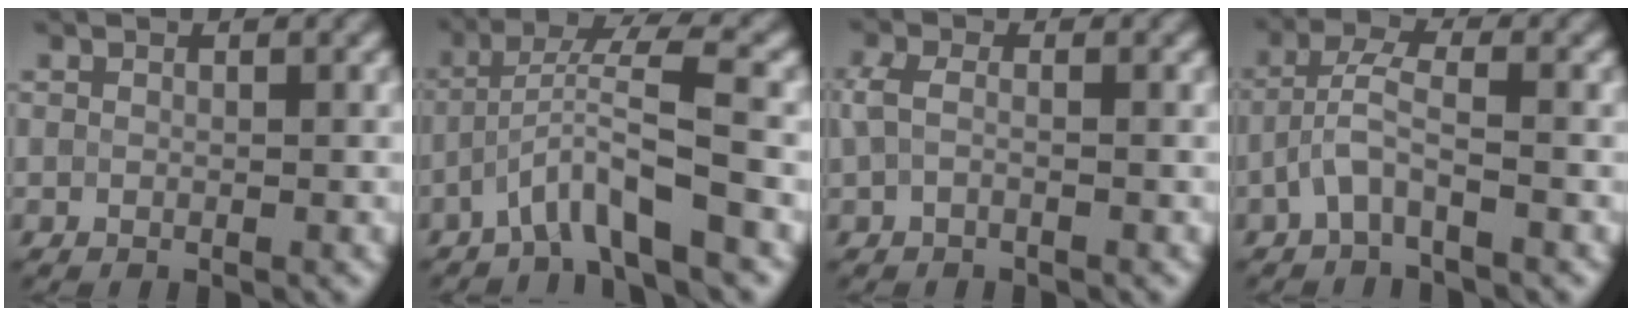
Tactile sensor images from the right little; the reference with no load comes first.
{"total": 5.0, "force": [-2.5, 0.5, 4.3], "torque": [-0.075, 0.018, -0.049]}
{"total": 1.6, "force": [-0.2, 0.8, 1.3], "torque": [-0.036, 0.004, -0.011]}
{"total": 3.2, "force": [-1.4, 0.8, 2.8], "torque": [-0.062, 0.012, -0.037]}